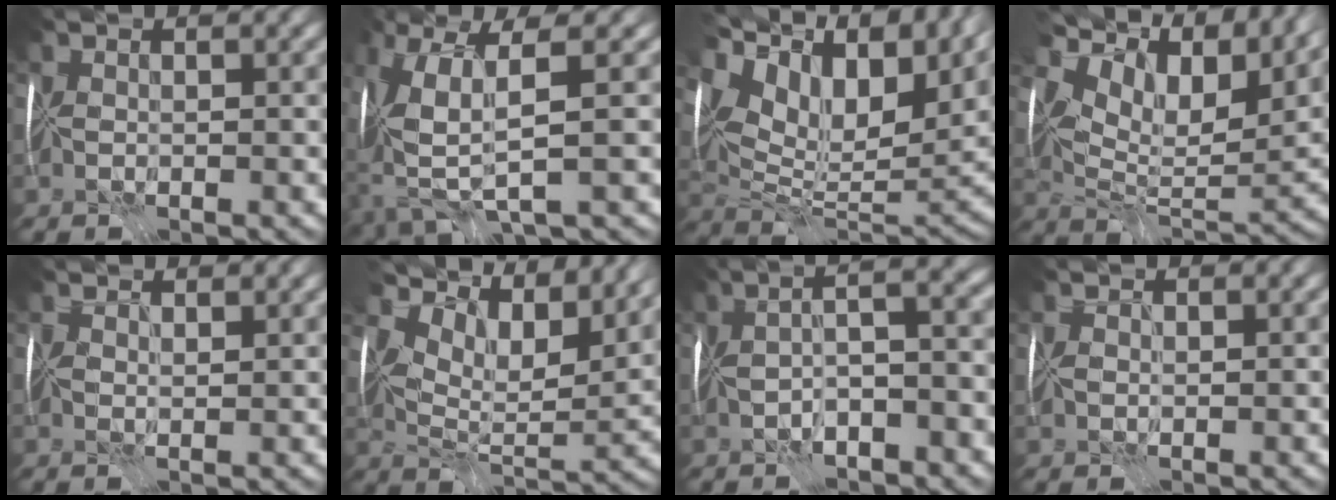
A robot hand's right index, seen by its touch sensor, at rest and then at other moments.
{"total": 6.3, "force": [-0.8, 1.5, 6.1], "torque": [-0.154, -0.019, -0.010]}
{"total": 15.4, "force": [7.4, 7.8, 11.1], "torque": [-0.213, 0.026, 0.151]}
{"total": 12.0, "force": [7.2, 5.3, 8.0], "torque": [-0.161, 0.027, 0.142]}
{"total": 1.8, "force": [1.7, -0.1, 0.2], "torque": [-0.012, -0.005, 0.030]}
{"total": 9.8, "force": [7.5, 3.2, 5.6], "torque": [-0.109, 0.005, 0.124]}
{"total": 3.6, "force": [-1.1, -0.3, 3.4], "torque": [-0.062, 0.007, -0.018]}
{"total": 0.8, "force": [0.7, 0.3, 0.1], "torque": [-0.015, 0.006, 0.011]}